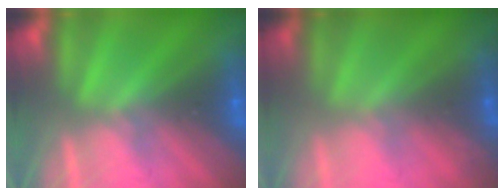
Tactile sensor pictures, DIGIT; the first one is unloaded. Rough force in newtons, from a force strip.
{"total": 1.8}